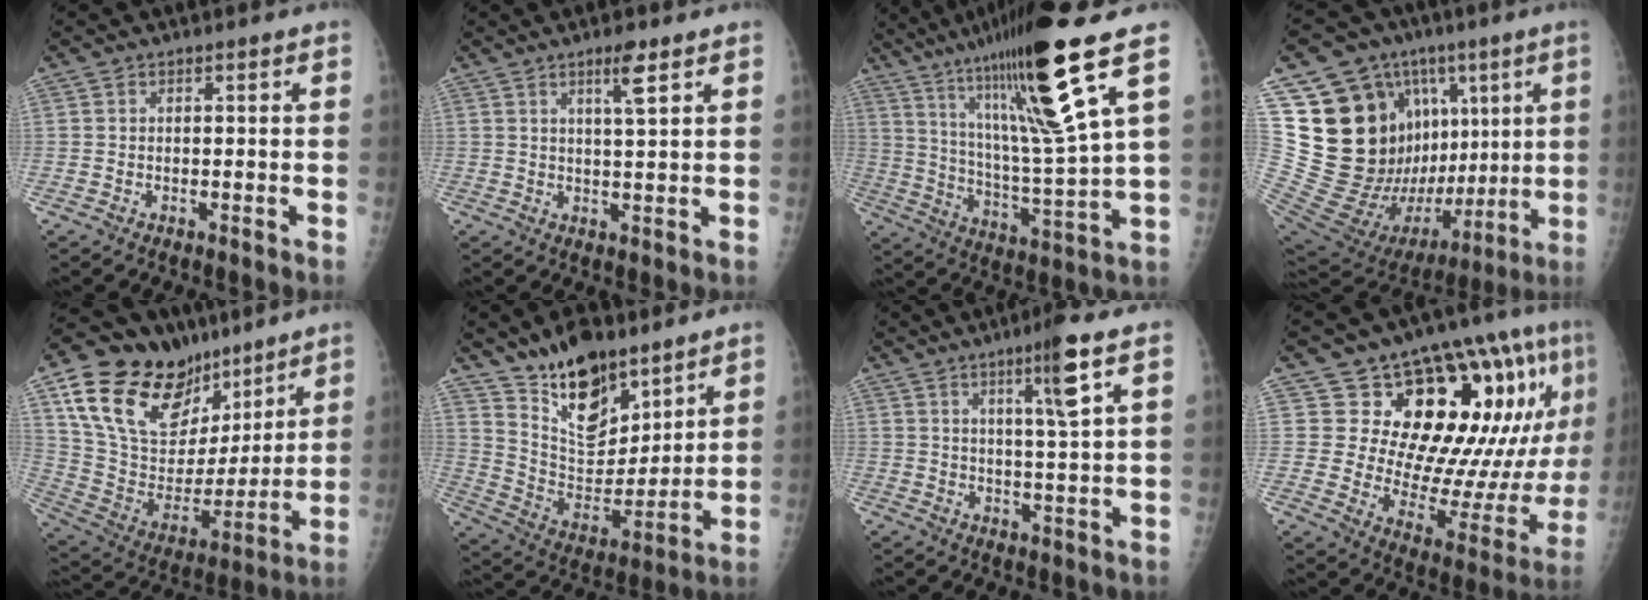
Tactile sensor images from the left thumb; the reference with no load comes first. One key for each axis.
{"total": 4.3, "fx": 2.6, "fy": 0.6, "fz": 3.4, "tx": -0.057, "ty": -0.018, "tz": 0.044}
{"total": 21.0, "fx": 11.5, "fy": 0.9, "fz": 17.6, "tx": -0.286, "ty": -0.058, "tz": 0.193}
{"total": 30.5, "fx": 6.6, "fy": 19.6, "fz": 22.4, "tx": -0.338, "ty": 0.015, "tz": 0.133}
{"total": 28.9, "fx": 17.6, "fy": 15.6, "fz": 16.8, "tx": -0.249, "ty": -0.026, "tz": 0.307}
{"total": 17.2, "fx": 12.2, "fy": 8.2, "fz": 8.8, "tx": -0.092, "ty": -0.080, "tz": 0.224}
{"total": 7.4, "fx": 3.7, "fy": -0.5, "fz": 6.4, "tx": -0.104, "ty": -0.022, "tz": 0.062}
{"total": 25.2, "fx": 10.4, "fy": 11.1, "fz": 20.1, "tx": -0.227, "ty": -0.035, "tz": 0.169}